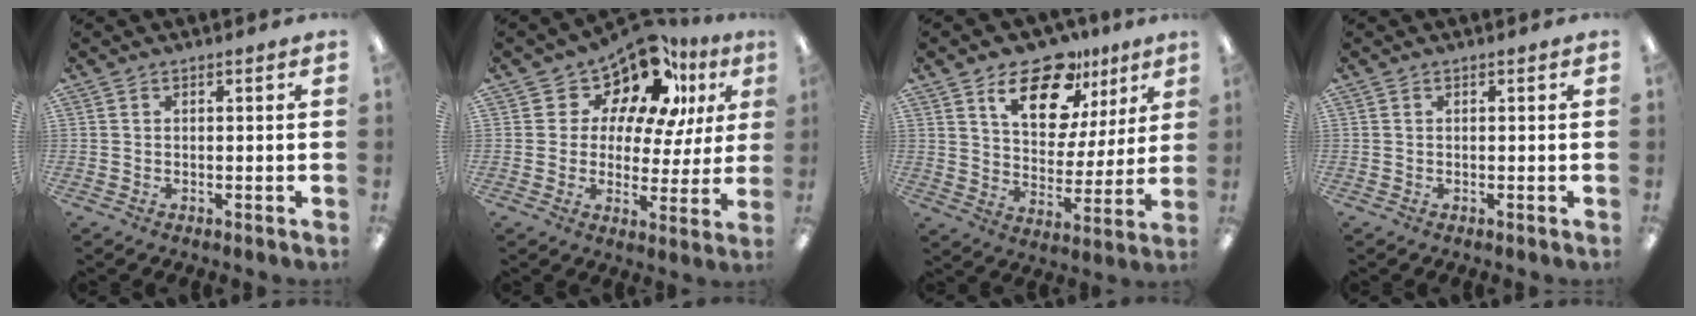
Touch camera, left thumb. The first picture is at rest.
{"total": 15.0, "force": [11.5, 6.9, 6.7], "torque": [-0.131, -0.083, 0.203]}
{"total": 16.9, "force": [11.1, 9.0, 9.0], "torque": [-0.136, -0.059, 0.193]}
{"total": 0.0}